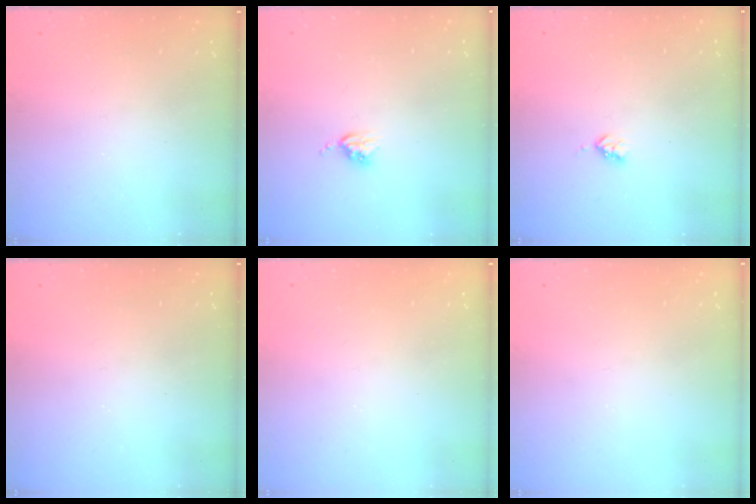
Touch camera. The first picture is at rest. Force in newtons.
{"total": 3.9, "press": 3.9, "slide": 0.5}
{"total": 2.9, "press": 2.9, "slide": 0.5}
{"total": 0.0}
{"total": 0.0}
{"total": 0.0}